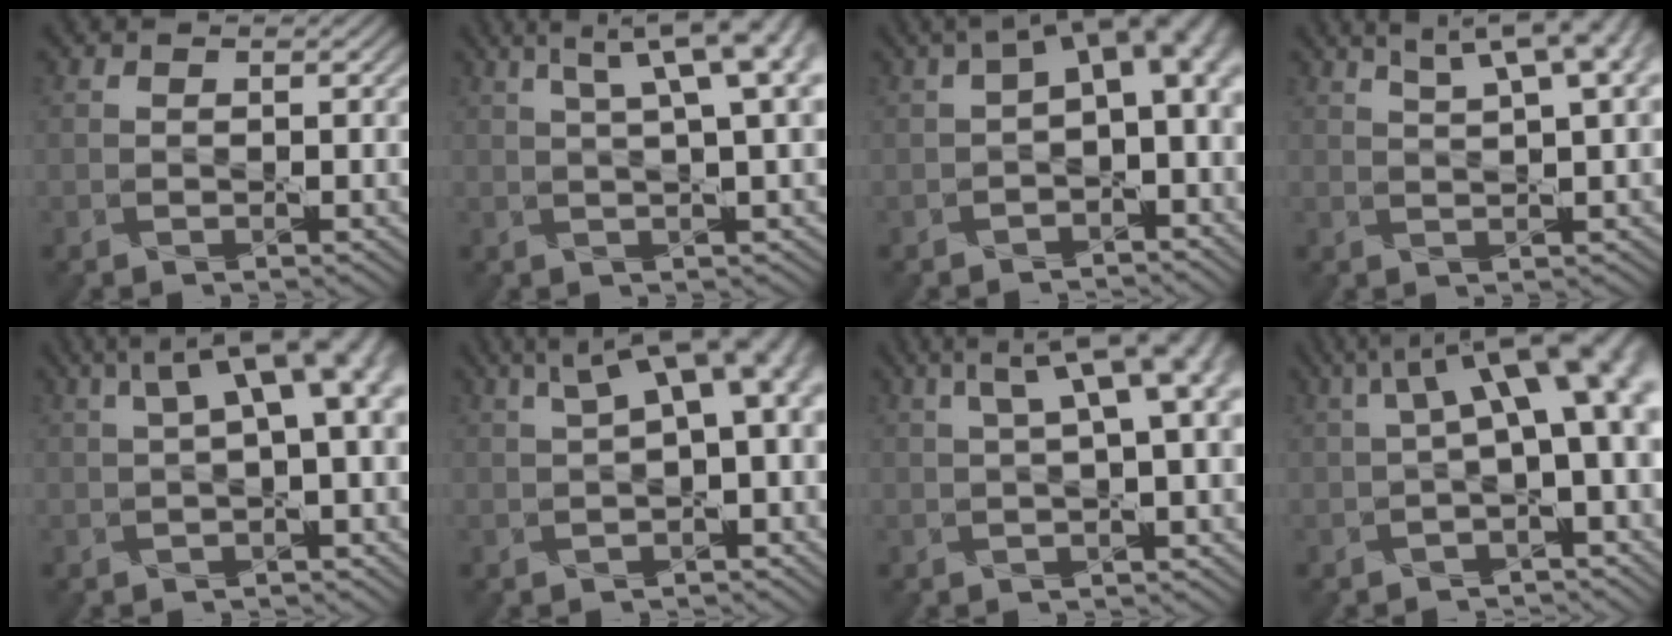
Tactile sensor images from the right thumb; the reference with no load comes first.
{"total": 9.1, "force": [3.9, 2.2, 7.9], "torque": [-0.087, 0.030, 0.048]}
{"total": 8.8, "force": [0.6, 4.6, 7.5], "torque": [-0.100, -0.003, 0.012]}
{"total": 8.7, "force": [5.1, 2.1, 6.7], "torque": [-0.089, 0.027, 0.065]}
{"total": 7.9, "force": [2.2, 2.6, 7.1], "torque": [-0.100, 0.021, 0.035]}
{"total": 8.2, "force": [2.3, 3.0, 7.3], "torque": [-0.107, 0.018, 0.039]}
{"total": 8.1, "force": [2.5, 2.6, 7.2], "torque": [-0.092, 0.027, 0.038]}
{"total": 11.2, "force": [2.3, 4.3, 10.1], "torque": [-0.152, 0.007, 0.045]}